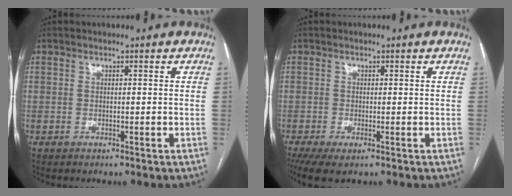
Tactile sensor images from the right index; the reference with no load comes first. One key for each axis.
{"total": 4.0, "fx": -2.1, "fy": 1.4, "fz": 3.1, "tx": -0.055, "ty": -0.011, "tz": -0.036}